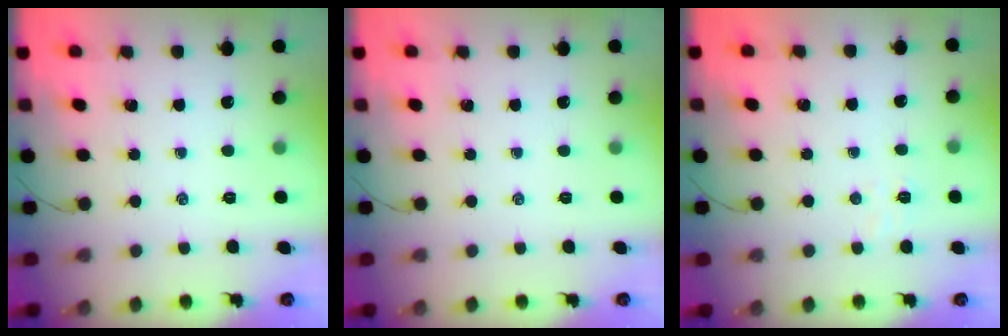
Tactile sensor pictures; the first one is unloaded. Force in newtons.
{"total": 0.0}
{"total": 3.9, "press": 3.8, "slide": 1.1}